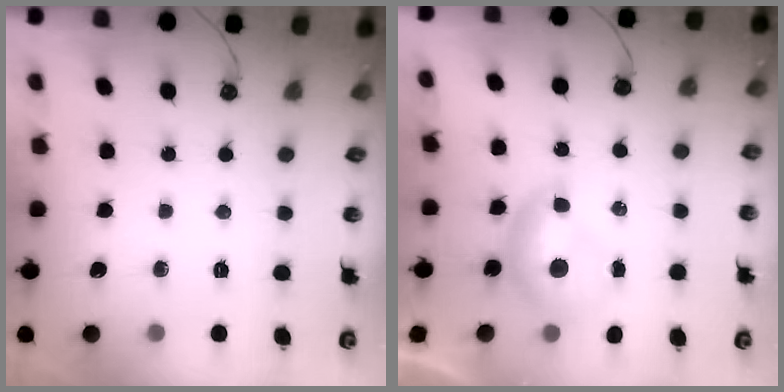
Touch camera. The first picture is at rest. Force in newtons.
{"total": 0.0}